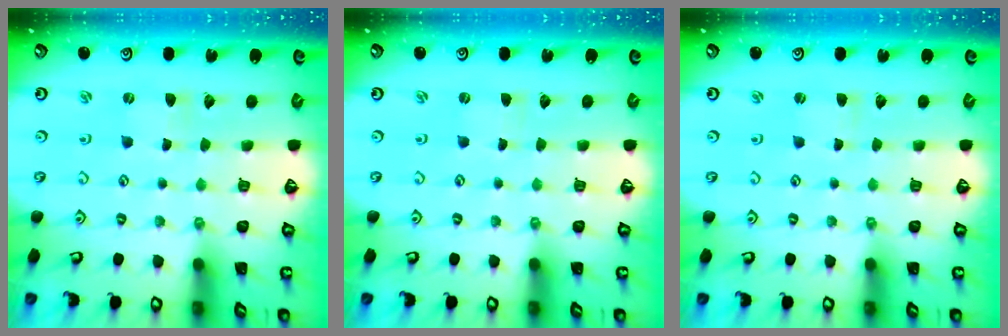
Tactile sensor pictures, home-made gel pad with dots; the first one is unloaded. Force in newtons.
{"total": 0.0}
{"total": 1.3, "press": 1.2, "slide": 0.3}